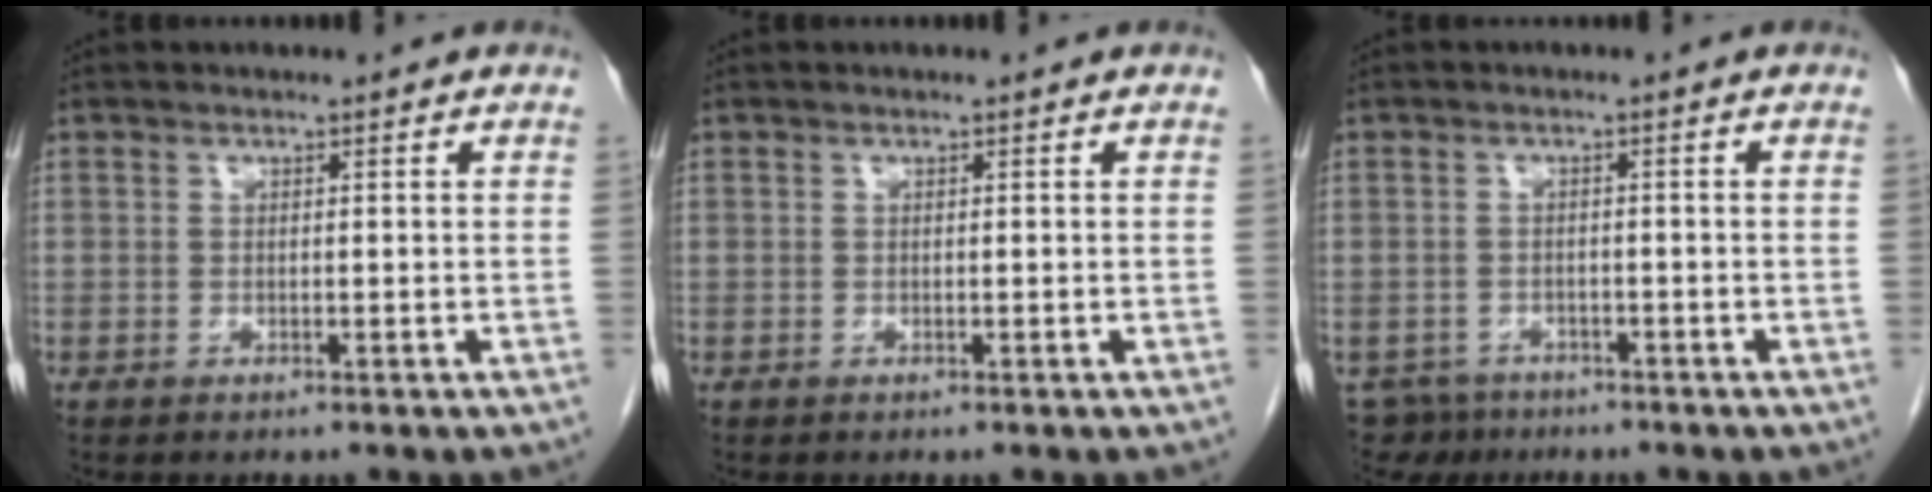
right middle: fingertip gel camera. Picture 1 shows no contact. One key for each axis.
{"total": 0.0}
{"total": 4.3, "fx": -3.5, "fy": 2.5, "fz": -0.2, "tx": 0.007, "ty": -0.001, "tz": -0.056}